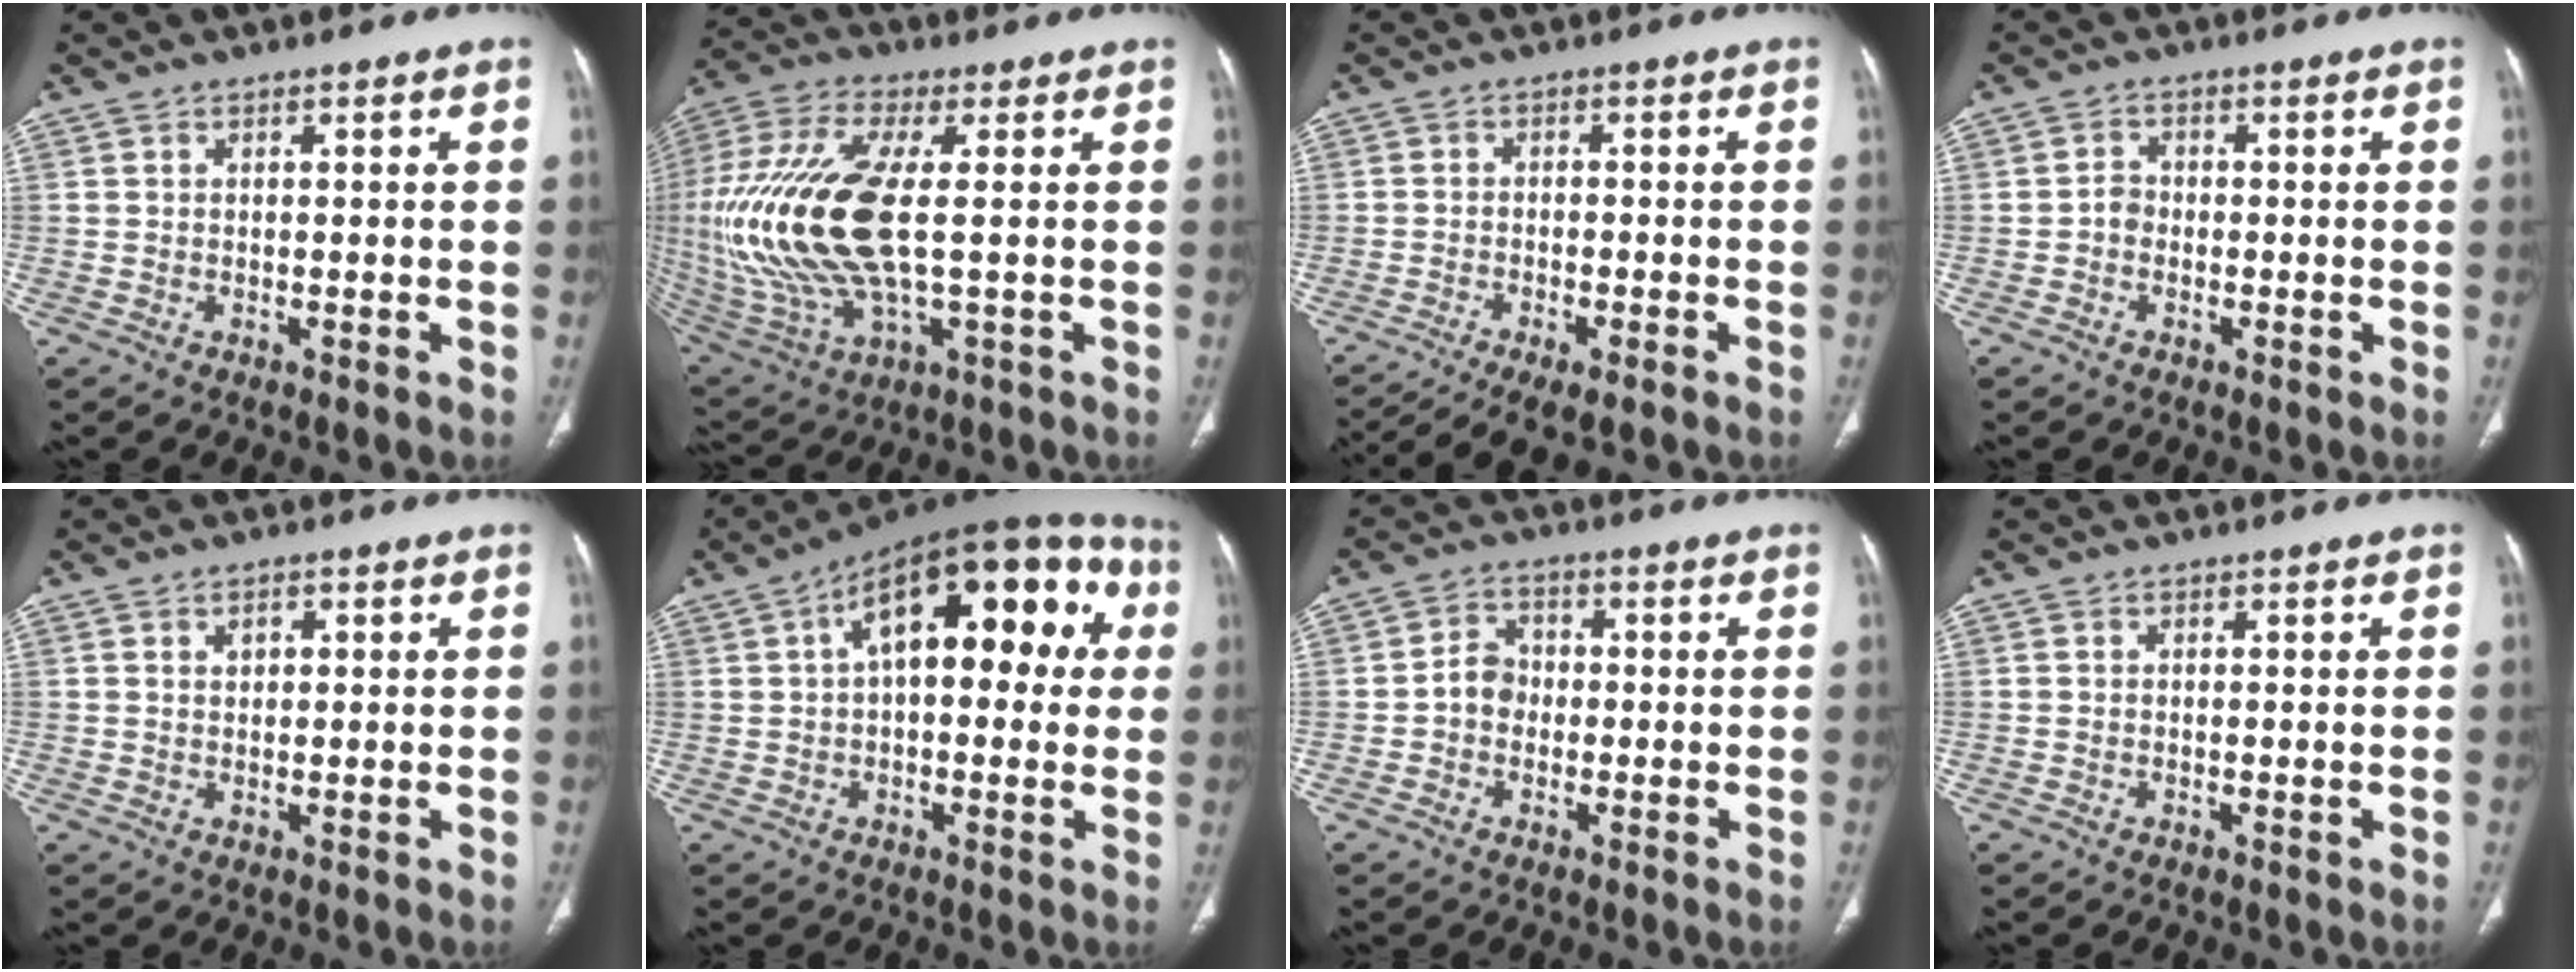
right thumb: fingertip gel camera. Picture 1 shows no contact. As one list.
[{"total": 22.6, "force": [0.6, 9.1, 20.7], "torque": [-0.478, -0.003, 0.019]}, {"total": 9.9, "force": [-7.3, 2.8, 6.0], "torque": [-0.102, 0.011, -0.112]}, {"total": 1.9, "force": [-0.6, 1.5, 0.9], "torque": [-0.006, 0.007, -0.018]}, {"total": 1.8, "force": [0.7, 1.3, 1.1], "torque": [-0.014, 0.000, 0.011]}, {"total": 21.9, "force": [5.7, 10.5, 18.4], "torque": [-0.231, 0.045, 0.073]}, {"total": 4.2, "force": [-0.8, 3.6, 2.1], "torque": [-0.020, 0.017, -0.022]}, {"total": 0.0}]